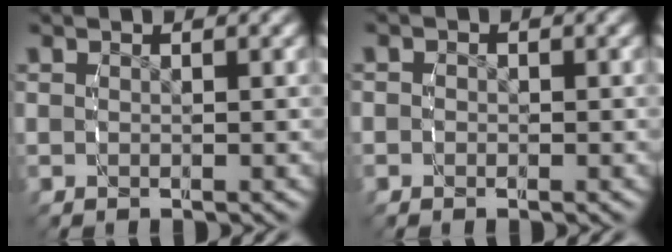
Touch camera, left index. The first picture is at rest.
{"total": 0.7, "force": [-0.4, 0.6, 0.0], "torque": [-0.001, -0.003, -0.008]}